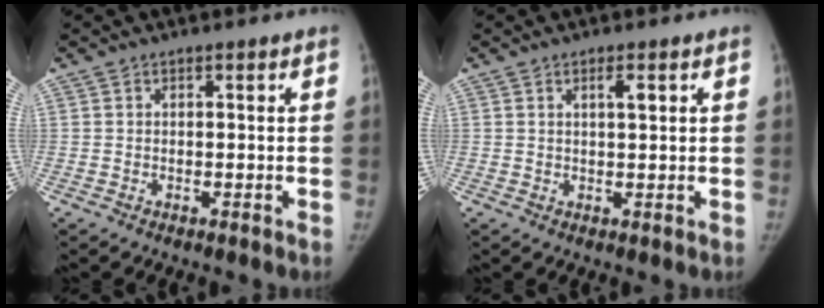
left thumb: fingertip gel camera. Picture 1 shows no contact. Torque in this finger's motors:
{"motor_torque": [-0.60, -0.08, 0.00, 0.40, -0.02]}